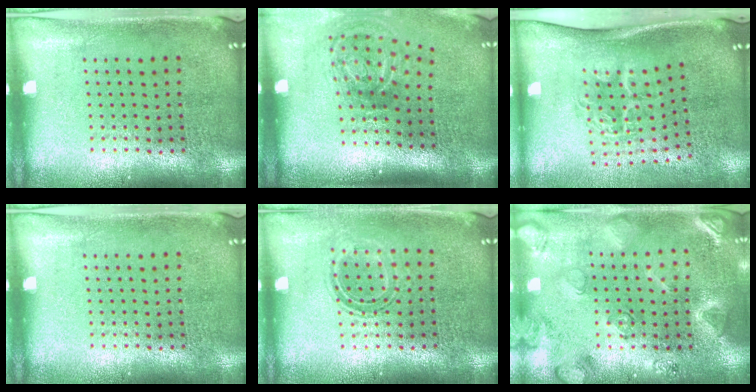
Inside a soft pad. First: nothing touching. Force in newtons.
{"total": 2.1, "press": 1.2, "slide": 1.7}
{"total": 2.0, "press": 1.3, "slide": 1.5}
{"total": 0.0}
{"total": 1.0, "press": 0.9, "slide": 0.4}
{"total": 2.5, "press": 2.5, "slide": 0.1}